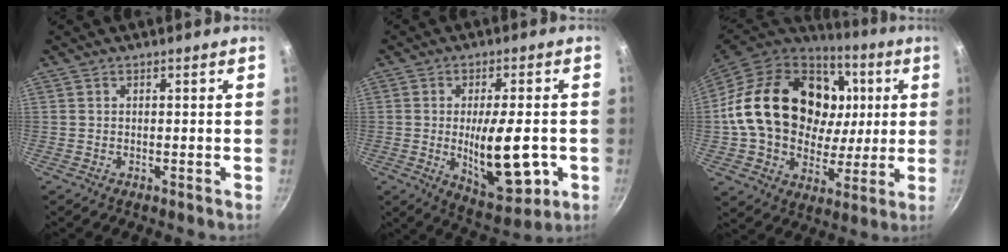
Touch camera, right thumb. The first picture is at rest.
{"total": 14.9, "force": [-2.3, 5.9, 13.5], "torque": [-0.183, -0.012, -0.023]}
{"total": 29.0, "force": [5.3, 21.3, 18.9], "torque": [-0.305, 0.012, 0.098]}